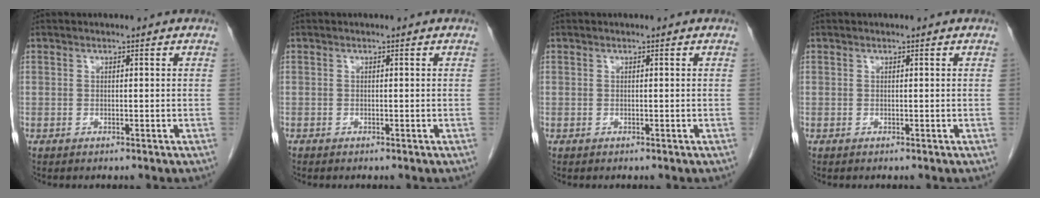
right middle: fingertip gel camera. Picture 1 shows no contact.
{"total": 0.0}
{"total": 0.0}
{"total": 0.0}